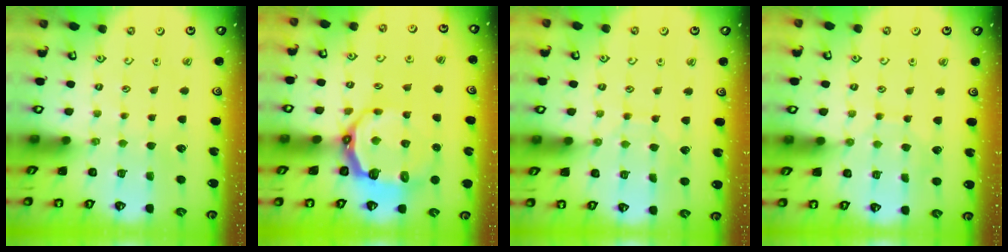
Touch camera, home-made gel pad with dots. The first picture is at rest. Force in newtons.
{"total": 9.2, "press": 7.8, "slide": 5.0}
{"total": 4.7, "press": 4.7, "slide": 0.4}
{"total": 4.3, "press": 4.3, "slide": 0.2}